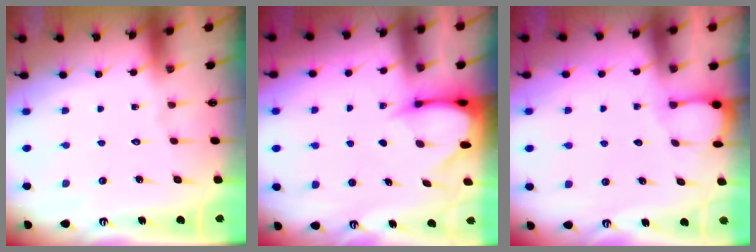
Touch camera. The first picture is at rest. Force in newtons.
{"total": 3.5, "press": 3.5, "slide": 0.2}
{"total": 2.1, "press": 2.1, "slide": 0.2}